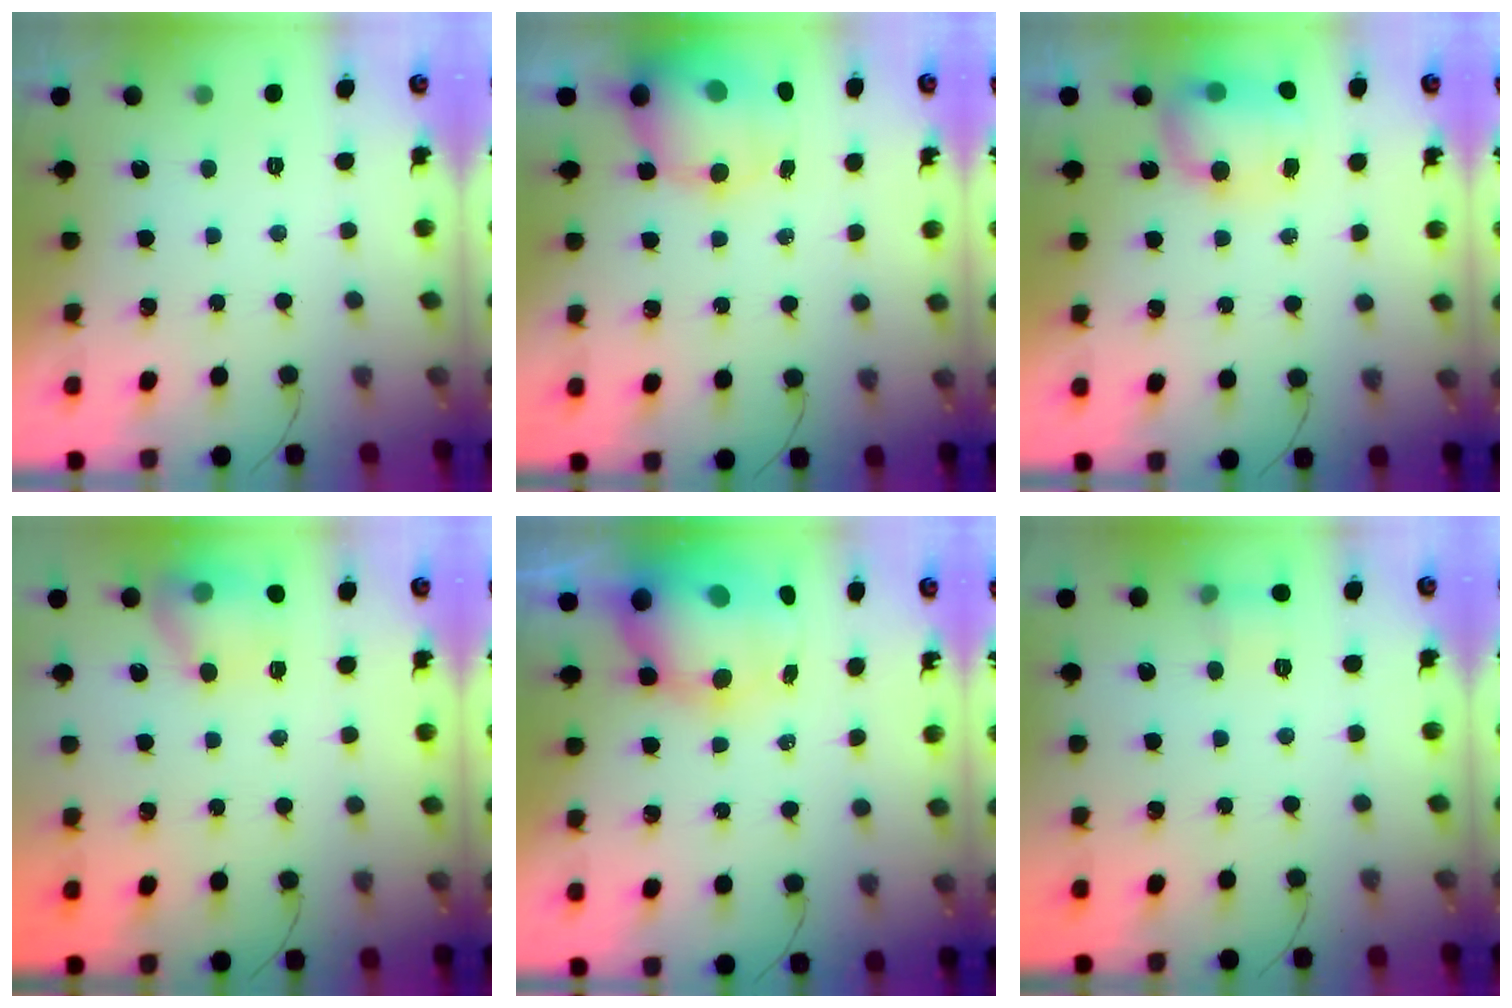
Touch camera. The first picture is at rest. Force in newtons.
{"total": 13.1, "press": 12.7, "slide": 3.4}
{"total": 8.1, "press": 7.7, "slide": 2.4}
{"total": 14.2, "press": 14.2, "slide": 1.2}
{"total": 13.0, "press": 12.6, "slide": 3.0}
{"total": 6.6, "press": 6.3, "slide": 2.0}